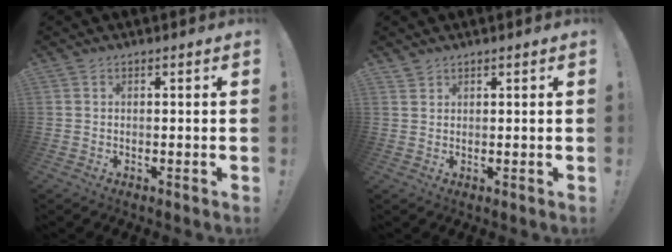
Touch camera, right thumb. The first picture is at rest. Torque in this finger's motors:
{"motor_torque": [-0.06, 0.10, 0.14, -0.03, -0.09]}